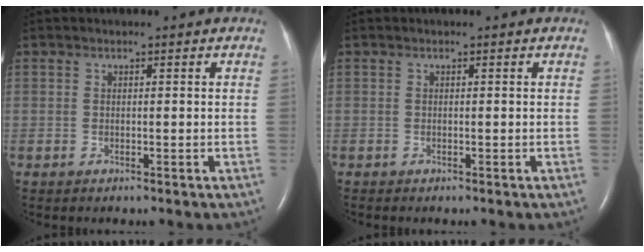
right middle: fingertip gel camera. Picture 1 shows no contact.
{"total": 0.0}